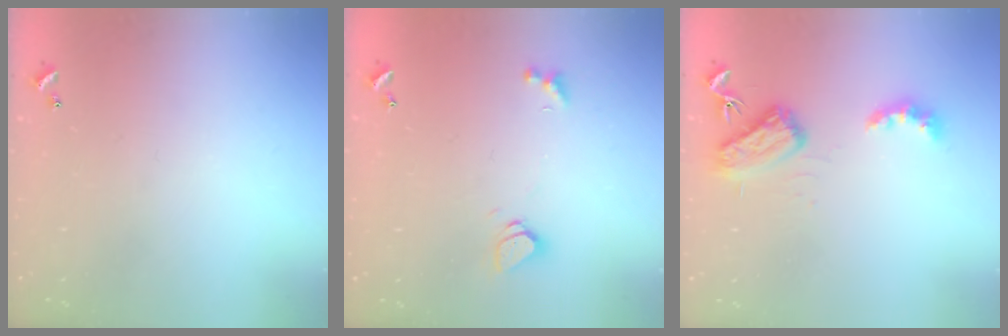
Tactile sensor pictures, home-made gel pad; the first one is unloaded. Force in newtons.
{"total": 2.4, "press": 2.3, "slide": 0.3}
{"total": 7.1, "press": 7.1, "slide": 0.4}